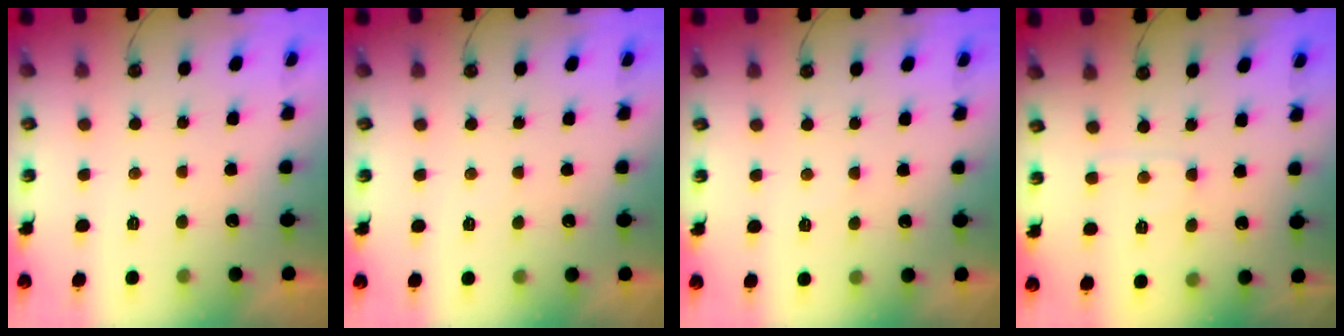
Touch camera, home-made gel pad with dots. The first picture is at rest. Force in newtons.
{"total": 2.9, "press": 2.9, "slide": 0.4}
{"total": 4.1, "press": 4.0, "slide": 0.6}
{"total": 3.4, "press": 3.3, "slide": 0.5}